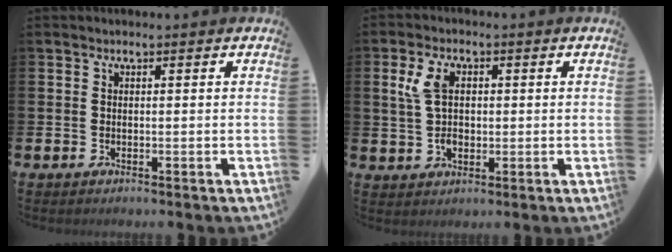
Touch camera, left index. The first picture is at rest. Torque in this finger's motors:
{"motor_torque": [1.10, -0.27, 0.23, 0.21]}